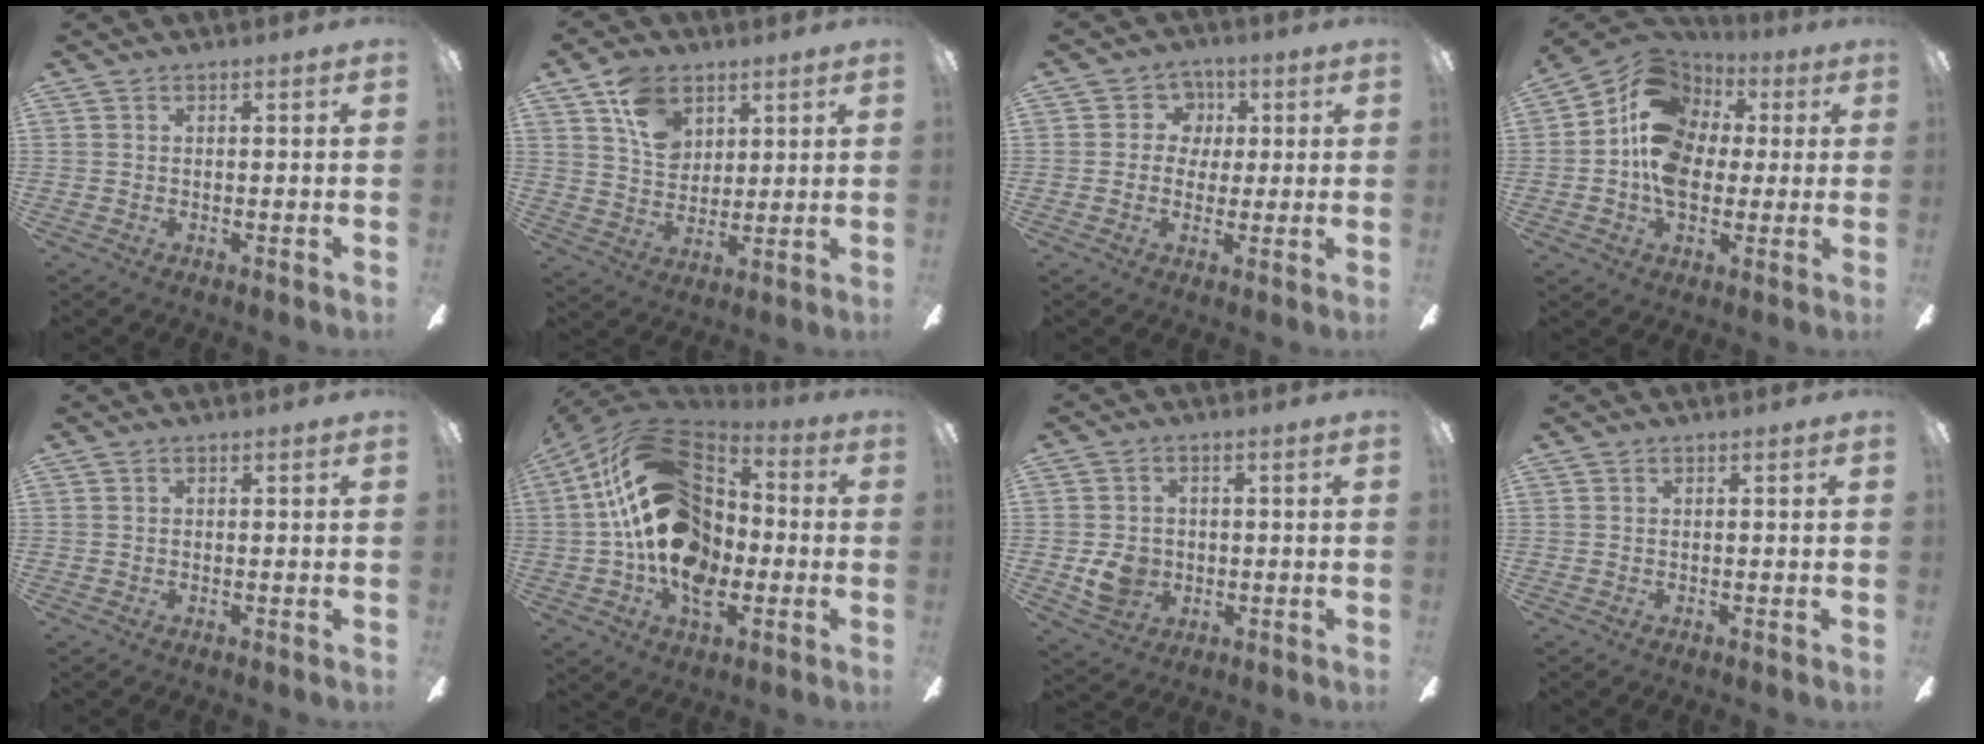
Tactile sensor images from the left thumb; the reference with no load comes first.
{"total": 11.0, "force": [5.6, 7.9, 5.3], "torque": [-0.085, -0.007, 0.106]}
{"total": 4.8, "force": [0.2, 4.7, 1.1], "torque": [-0.020, 0.010, 0.000]}
{"total": 15.1, "force": [1.5, 11.6, 9.6], "torque": [-0.190, 0.009, 0.028]}
{"total": 0.0}
{"total": 26.1, "force": [1.5, 17.5, 19.2], "torque": [-0.373, 0.014, 0.030]}
{"total": 7.1, "force": [-0.9, 6.4, 3.1], "torque": [-0.056, 0.007, -0.014]}
{"total": 0.0}